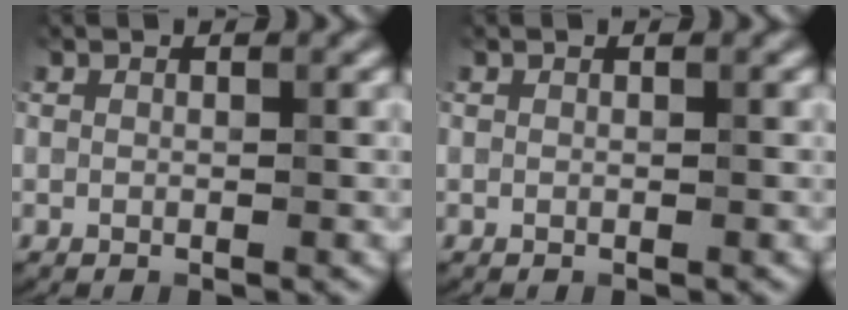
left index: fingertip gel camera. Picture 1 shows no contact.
{"total": 0.0}